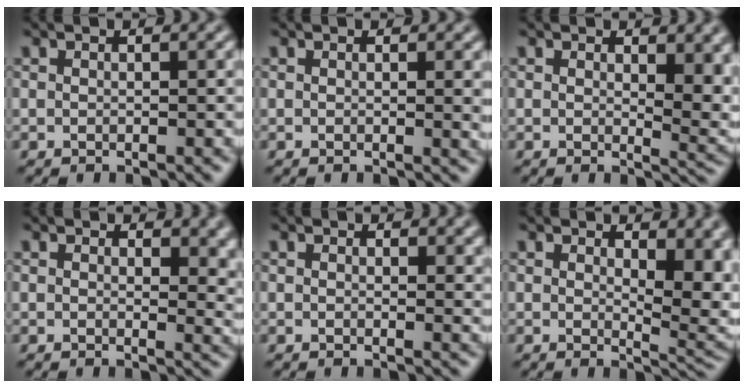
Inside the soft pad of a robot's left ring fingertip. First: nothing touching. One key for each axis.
{"total": 1.2, "fx": 0.1, "fy": 0.2, "fz": 1.2, "tx": -0.011, "ty": -0.002, "tz": 0.000}
{"total": 5.4, "fx": 1.1, "fy": 2.5, "fz": 4.6, "tx": -0.054, "ty": -0.010, "tz": 0.021}
{"total": 3.7, "fx": 1.1, "fy": 2.1, "fz": 2.8, "tx": -0.022, "ty": -0.009, "tz": 0.016}
{"total": 1.2, "fx": 0.5, "fy": 0.6, "fz": 0.9, "tx": -0.006, "ty": -0.003, "tz": 0.007}
{"total": 6.7, "fx": 1.1, "fy": 3.1, "fz": 5.9, "tx": -0.070, "ty": -0.013, "tz": 0.027}